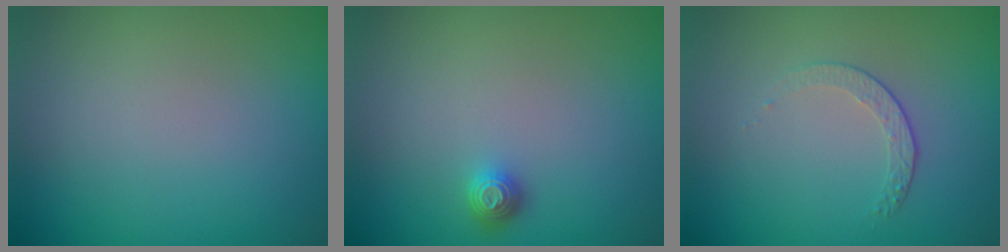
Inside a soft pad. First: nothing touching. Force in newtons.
{"total": 1.2, "press": 1.1, "slide": 0.4}
{"total": 1.5, "press": 0.9, "slide": 1.2}